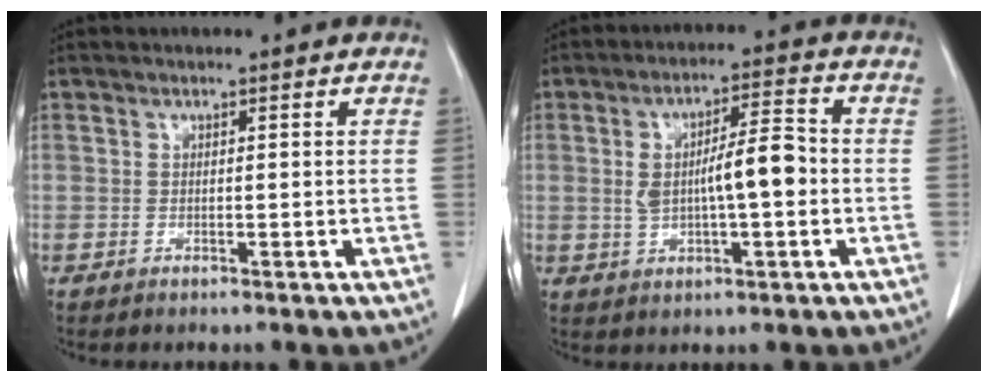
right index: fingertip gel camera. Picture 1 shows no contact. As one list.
[{"total": 8.4, "force": [-0.3, 2.2, 8.1], "torque": [-0.146, 0.019, -0.001]}]